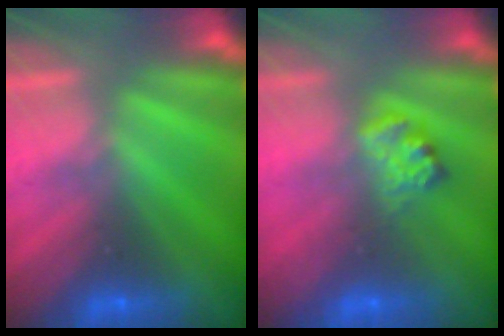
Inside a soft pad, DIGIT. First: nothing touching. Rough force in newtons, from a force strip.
{"total": 2.4}